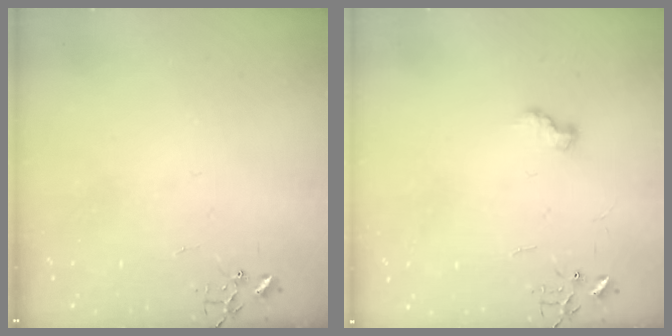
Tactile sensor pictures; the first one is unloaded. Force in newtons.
{"total": 6.4, "press": 6.3, "slide": 0.6}